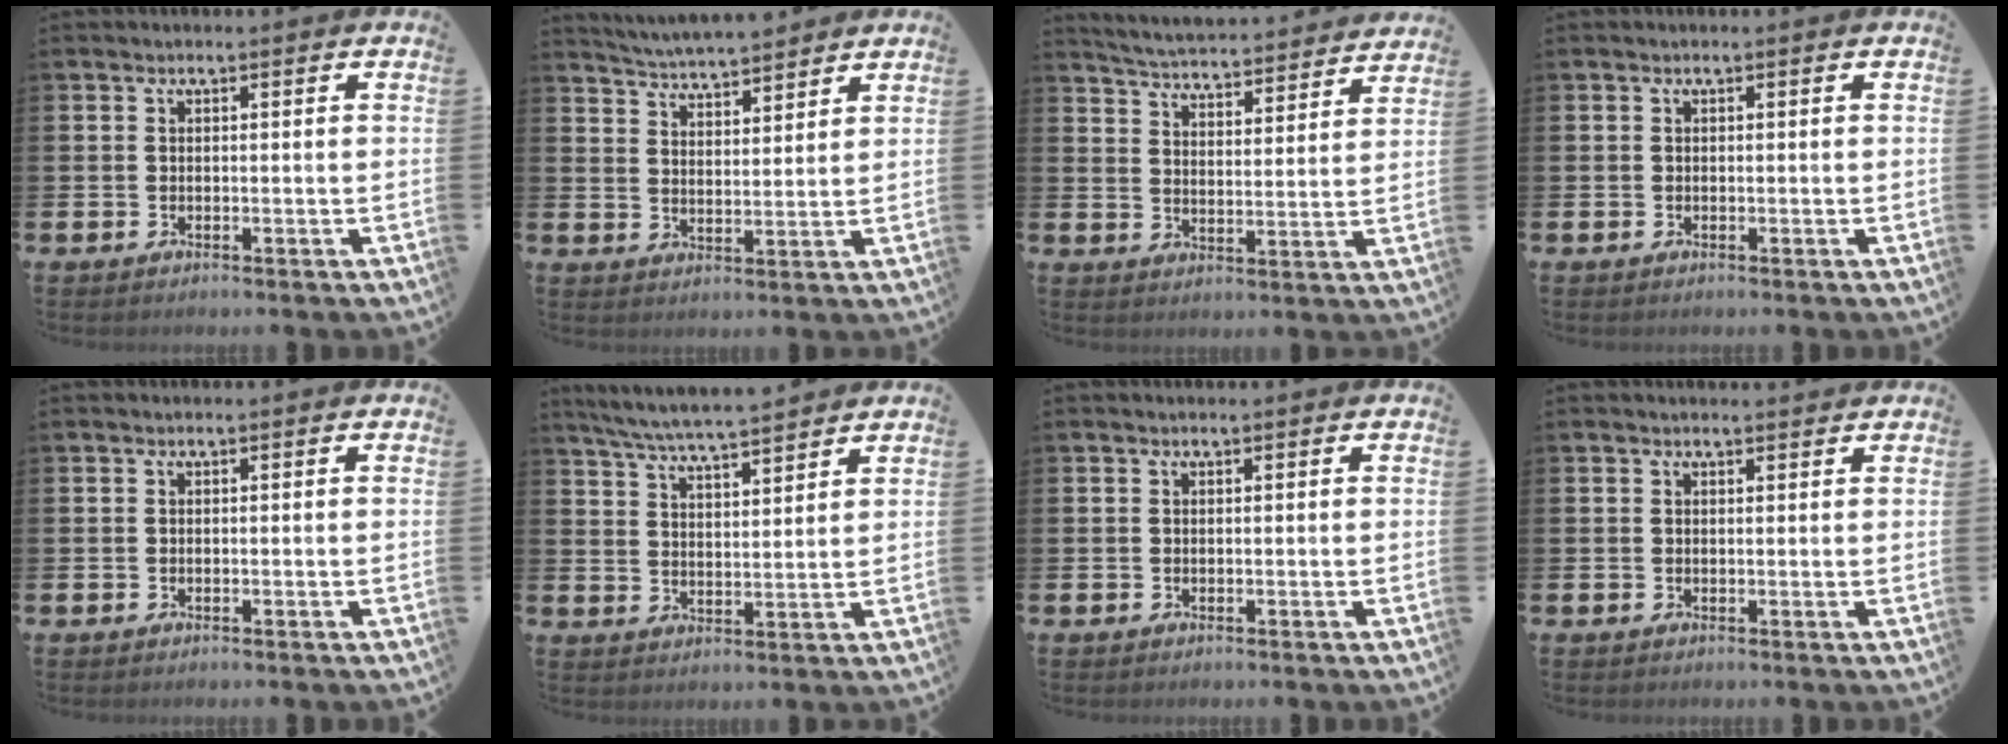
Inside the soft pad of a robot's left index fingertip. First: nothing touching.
{"total": 5.0, "force": [5.0, 0.2, 0.3], "torque": [-0.027, -0.027, 0.090]}
{"total": 5.1, "force": [5.1, 0.1, 0.4], "torque": [-0.036, -0.043, 0.088]}
{"total": 0.0}
{"total": 0.0}
{"total": 6.2, "force": [6.0, 0.0, 1.6], "torque": [-0.054, -0.031, 0.107]}
{"total": 0.0}
{"total": 0.8, "force": [0.8, 0.1, 0.1], "torque": [0.005, -0.002, 0.014]}